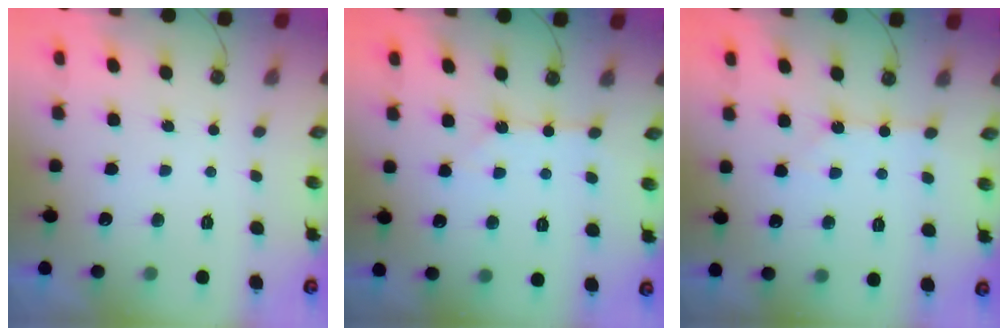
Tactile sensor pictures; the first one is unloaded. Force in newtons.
{"total": 2.2, "press": 2.2, "slide": 0.4}
{"total": 1.9, "press": 1.8, "slide": 0.4}